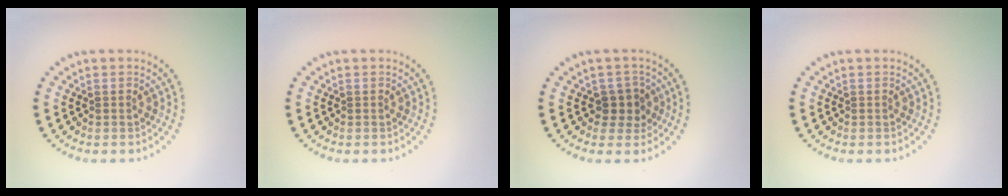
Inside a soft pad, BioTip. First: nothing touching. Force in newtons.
{"total": 0.0}
{"total": 2.2, "press": 1.7, "slide": 1.4}
{"total": 0.0}